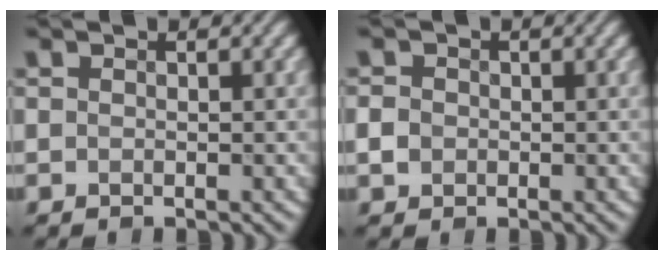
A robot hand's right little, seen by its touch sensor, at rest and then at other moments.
{"total": 1.4, "force": [-0.2, 1.3, 0.4], "torque": [-0.005, 0.001, -0.003]}